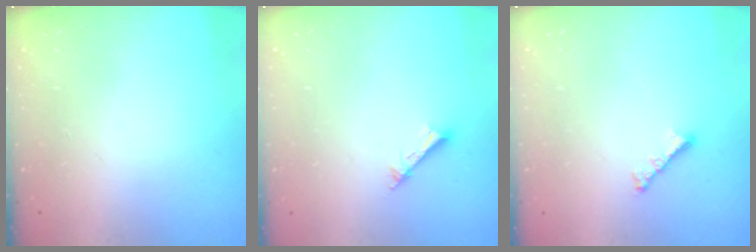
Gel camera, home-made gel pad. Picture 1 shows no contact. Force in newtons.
{"total": 2.2, "press": 2.1, "slide": 0.4}
{"total": 2.8, "press": 2.7, "slide": 0.6}